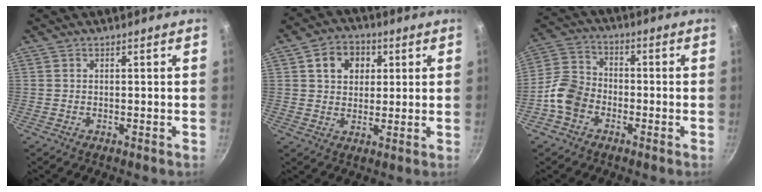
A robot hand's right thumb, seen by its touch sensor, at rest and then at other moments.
{"total": 8.0, "force": [2.7, 6.4, 4.1], "torque": [-0.037, 0.004, 0.035]}
{"total": 8.6, "force": [-3.6, 6.3, 4.6], "torque": [-0.071, 0.033, -0.087]}